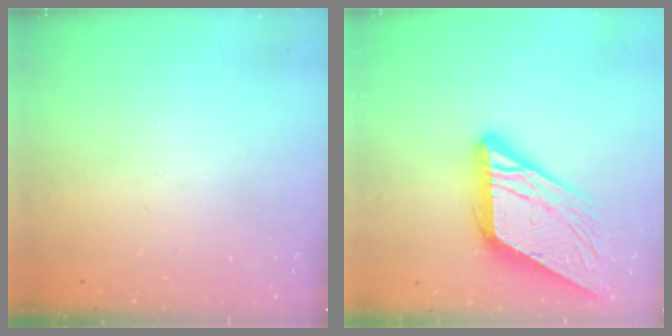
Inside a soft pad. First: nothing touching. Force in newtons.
{"total": 18.0, "press": 17.8, "slide": 2.4}